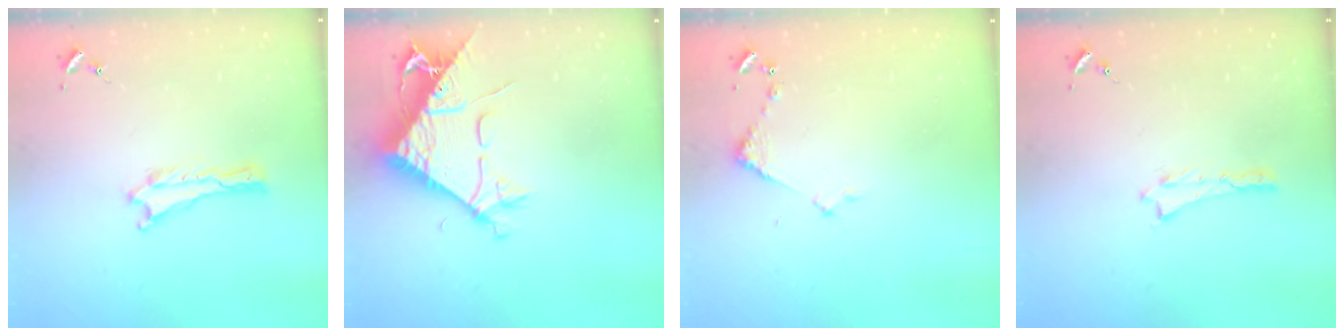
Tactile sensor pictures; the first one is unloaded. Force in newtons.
{"total": 8.7, "press": 8.6, "slide": 1.0}
{"total": 2.9, "press": 2.9, "slide": 0.3}
{"total": 0.0}